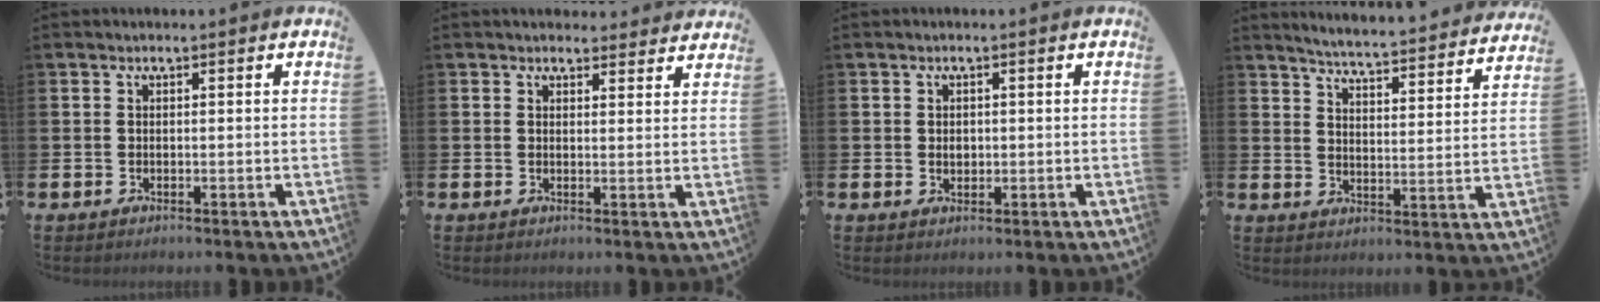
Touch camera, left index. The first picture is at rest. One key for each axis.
{"total": 2.6, "fx": 2.5, "fy": 0.7, "fz": -0.1, "tx": 0.017, "ty": -0.017, "tz": 0.043}
{"total": 1.2, "fx": 0.2, "fy": 1.0, "fz": 0.7, "tx": -0.002, "ty": 0.003, "tz": -0.001}
{"total": 5.2, "fx": 5.1, "fy": -0.2, "fz": 0.9, "tx": -0.034, "ty": -0.048, "tz": 0.084}